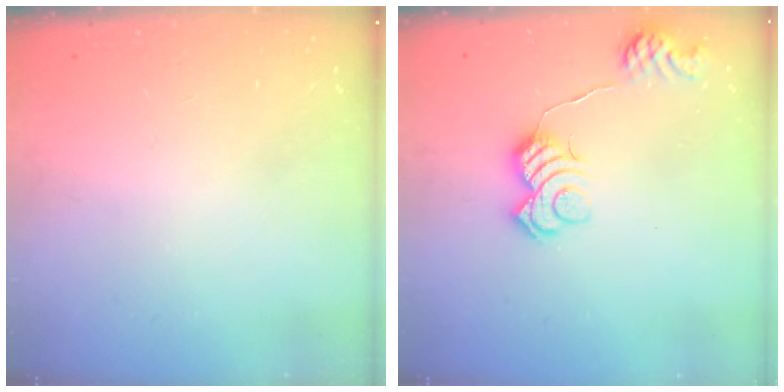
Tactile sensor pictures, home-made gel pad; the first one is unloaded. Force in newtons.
{"total": 11.1, "press": 11.0, "slide": 0.7}